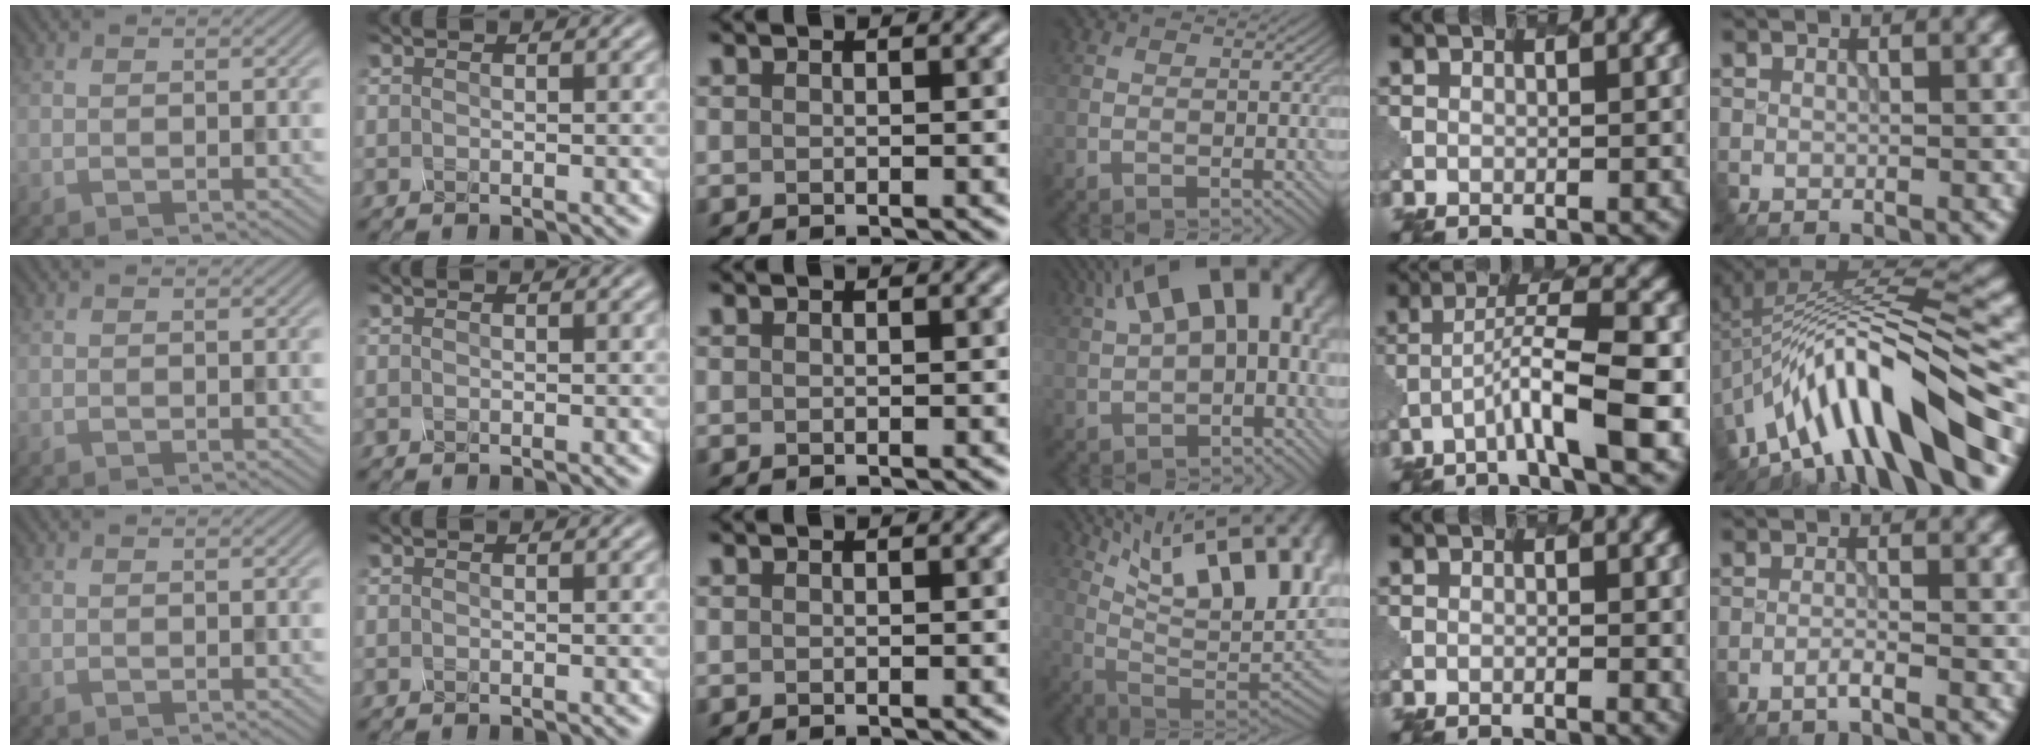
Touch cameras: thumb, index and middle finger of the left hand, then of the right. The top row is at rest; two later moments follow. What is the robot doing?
{"motion": "shake", "object": "salt shaker"}